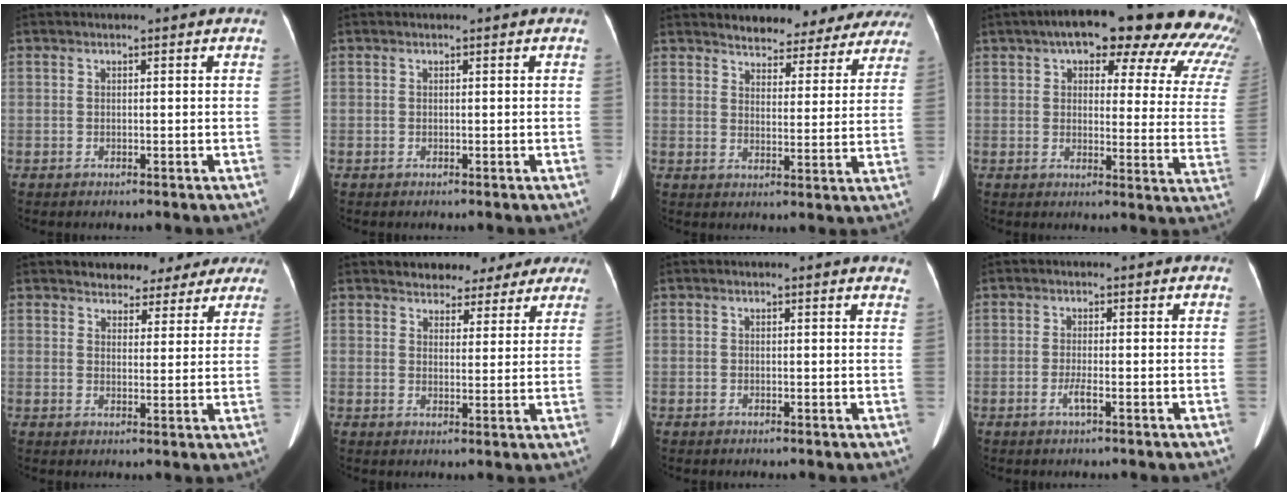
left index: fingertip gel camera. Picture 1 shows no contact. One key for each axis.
{"total": 0.0}
{"total": 16.9, "fx": 15.4, "fy": 5.1, "fz": 4.7, "tx": -0.037, "ty": -0.029, "tz": 0.168}
{"total": 22.7, "fx": 18.3, "fy": 6.6, "fz": 11.7, "tx": -0.122, "ty": -0.027, "tz": 0.185}
{"total": 10.8, "fx": 9.1, "fy": 5.0, "fz": 3.0, "tx": -0.008, "ty": -0.003, "tz": 0.093}
{"total": 11.5, "fx": 9.7, "fy": 5.2, "fz": 3.4, "tx": -0.015, "ty": 0.001, "tz": 0.103}
{"total": 4.7, "fx": 4.5, "fy": 0.7, "fz": 1.1, "tx": 0.004, "ty": -0.021, "tz": 0.022}
{"total": 1.6, "fx": -1.0, "fy": 0.0, "fz": 1.2, "tx": -0.022, "ty": -0.018, "tz": -0.021}